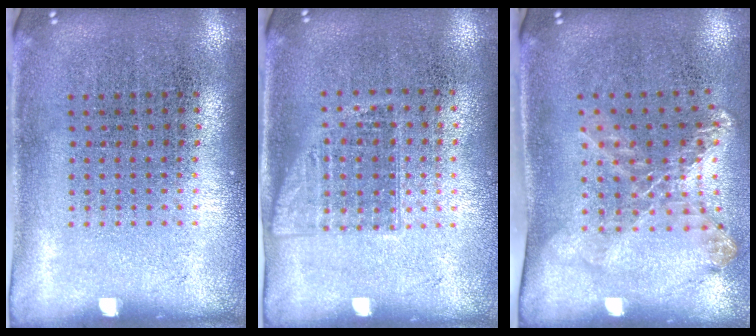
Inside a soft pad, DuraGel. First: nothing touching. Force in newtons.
{"total": 1.1, "press": 0.9, "slide": 0.6}
{"total": 1.7, "press": 1.3, "slide": 1.1}